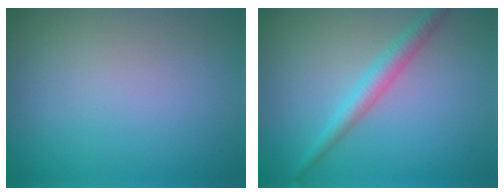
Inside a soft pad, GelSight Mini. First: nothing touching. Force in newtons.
{"total": 2.8, "press": 2.8, "slide": 0.1}